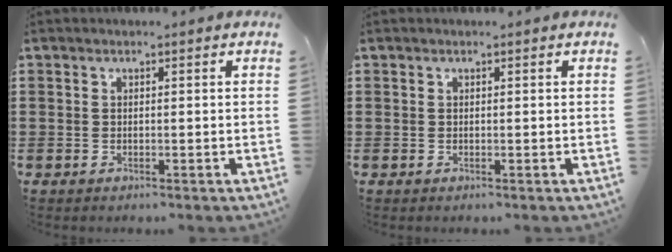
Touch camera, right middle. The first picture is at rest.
{"total": 0.0}